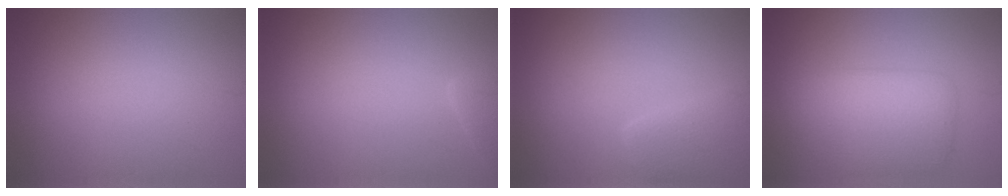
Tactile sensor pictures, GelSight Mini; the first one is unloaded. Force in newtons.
{"total": 1.5, "press": 1.5, "slide": 0.1}
{"total": 3.7, "press": 3.6, "slide": 0.2}
{"total": 4.9, "press": 4.9, "slide": 0.1}